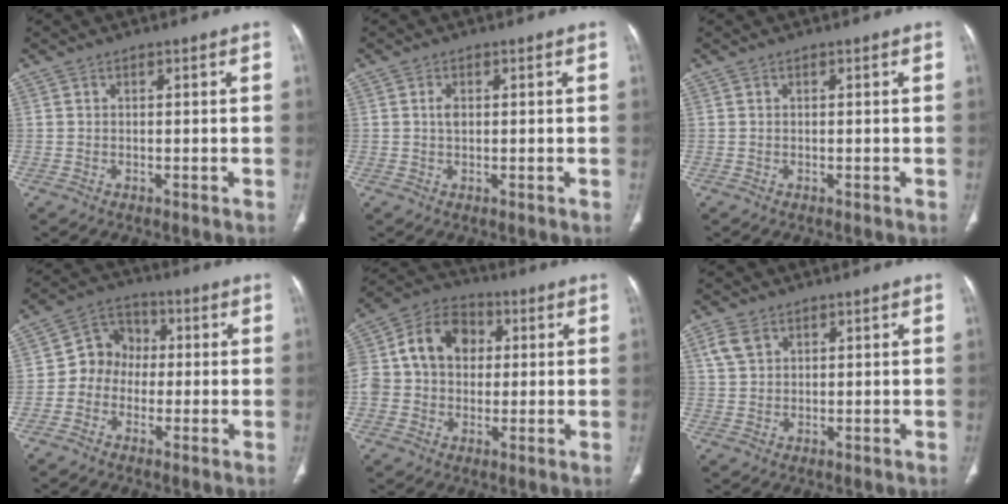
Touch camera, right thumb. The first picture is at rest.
{"total": 1.7, "force": [0.3, 1.0, 1.3], "torque": [-0.022, 0.000, 0.004]}
{"total": 0.0}
{"total": 7.4, "force": [-0.9, 6.6, 3.3], "torque": [-0.024, 0.028, -0.035]}
{"total": 15.8, "force": [2.2, 12.5, 9.4], "torque": [-0.161, 0.034, 0.031]}
{"total": 3.8, "force": [2.0, 2.6, 2.0], "torque": [-0.040, 0.000, 0.048]}